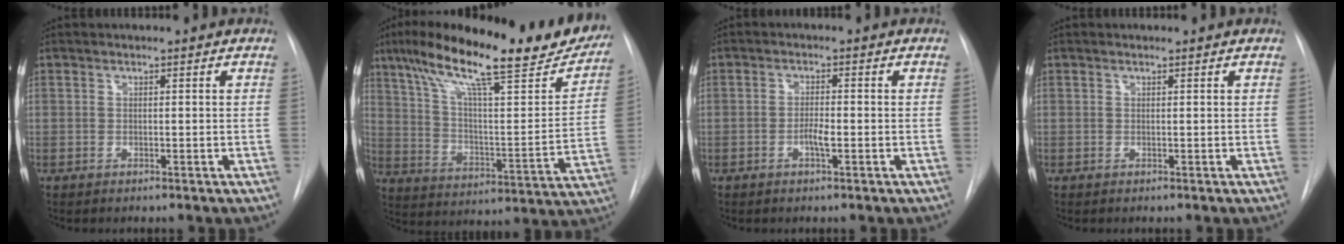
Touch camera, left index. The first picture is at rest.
{"total": 27.7, "force": [21.2, 4.7, 17.1], "torque": [-0.274, 0.006, 0.302]}
{"total": 2.4, "force": [-0.9, 0.4, 2.2], "torque": [-0.039, 0.001, -0.017]}
{"total": 0.0}